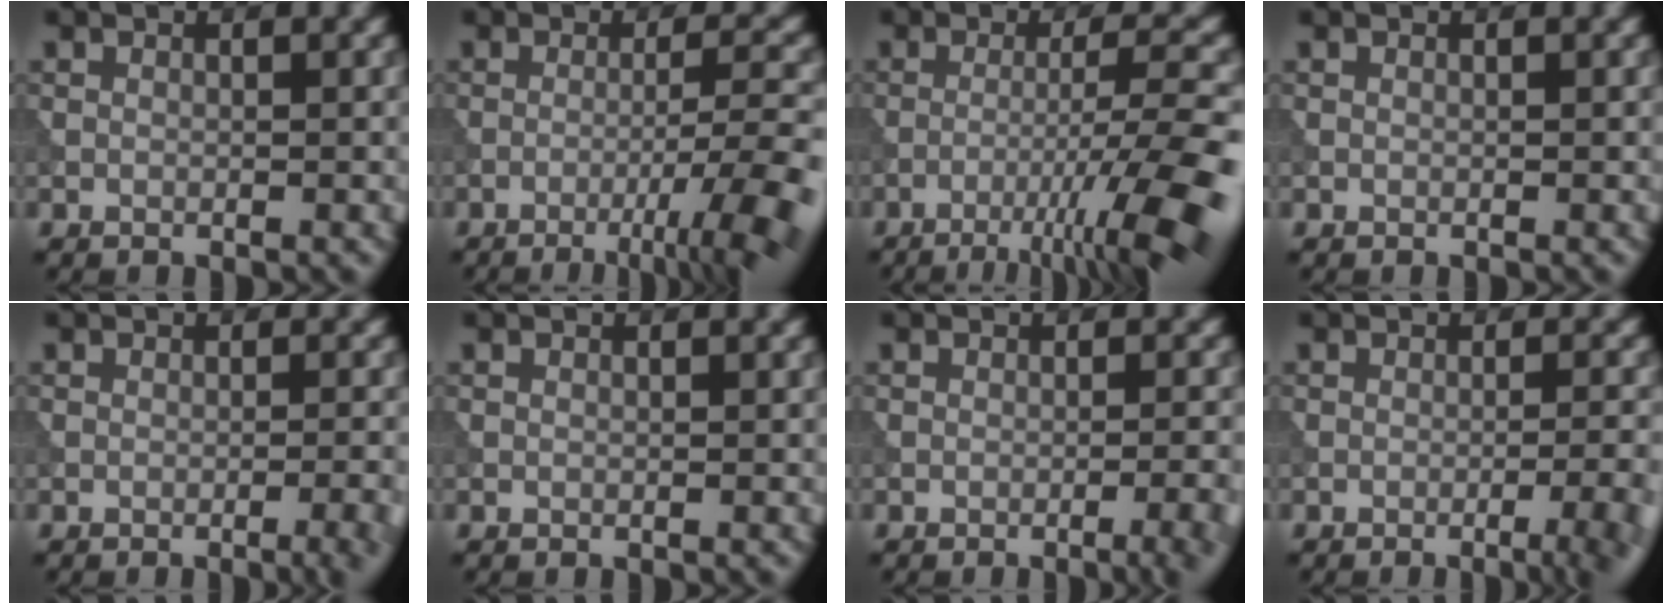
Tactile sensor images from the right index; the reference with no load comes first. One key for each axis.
{"total": 7.6, "fx": -3.6, "fy": 1.2, "fz": 6.6, "tx": -0.092, "ty": 0.004, "tz": -0.053}
{"total": 10.4, "fx": -5.5, "fy": 1.4, "fz": 8.7, "tx": -0.121, "ty": 0.009, "tz": -0.083}
{"total": 0.0}
{"total": 3.4, "fx": -1.4, "fy": 1.1, "fz": 2.9, "tx": -0.022, "ty": 0.005, "tz": -0.019}
{"total": 0.0}
{"total": 3.9, "fx": -1.7, "fy": 1.2, "fz": 3.3, "tx": -0.023, "ty": 0.009, "tz": -0.021}
{"total": 6.3, "fx": -2.8, "fy": 2.2, "fz": 5.2, "tx": -0.039, "ty": 0.012, "tz": -0.033}